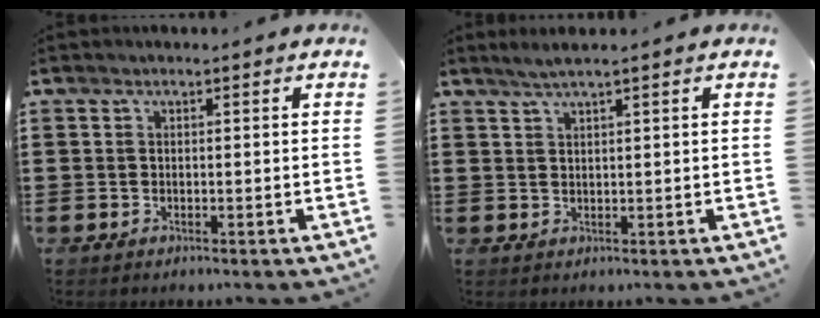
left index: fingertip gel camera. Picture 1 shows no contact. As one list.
[{"total": 1.9, "force": [1.4, -0.2, 1.3], "torque": [-0.026, 0.001, 0.026]}]